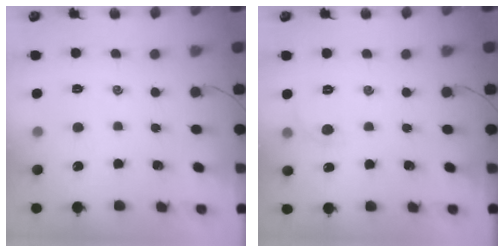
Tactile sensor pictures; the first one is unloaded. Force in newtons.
{"total": 4.4, "press": 4.2, "slide": 1.5}